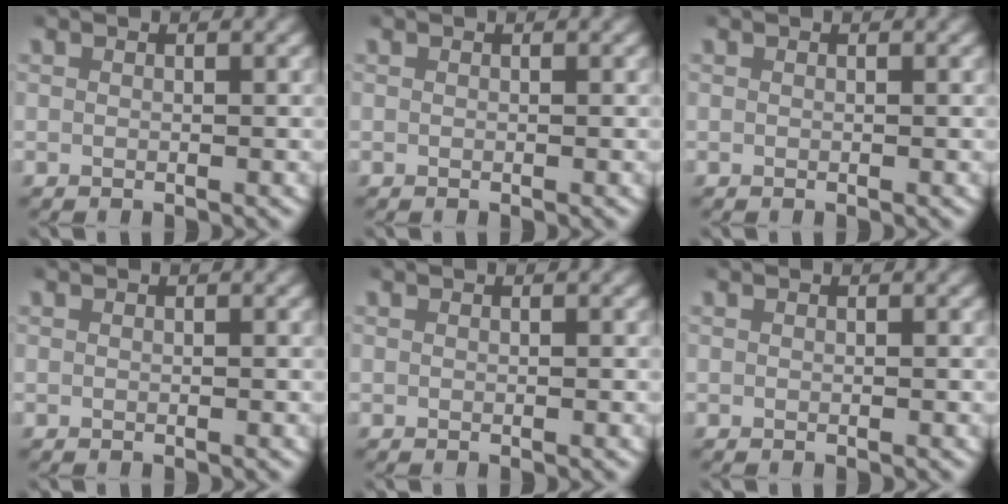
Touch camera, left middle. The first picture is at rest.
{"total": 0.0}
{"total": 0.0}
{"total": 0.0}
{"total": 0.0}
{"total": 0.0}